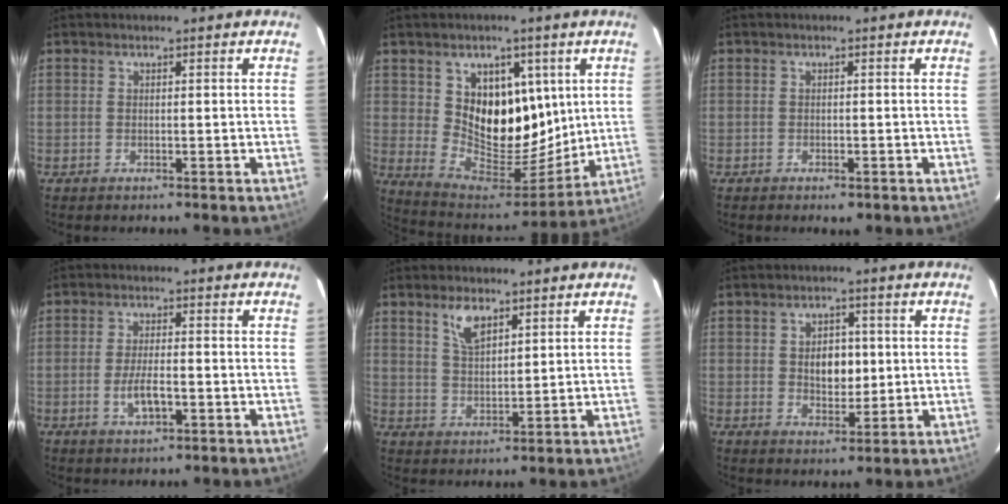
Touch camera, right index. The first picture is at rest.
{"total": 15.4, "force": [4.9, 11.5, 8.9], "torque": [-0.158, -0.015, 0.104]}
{"total": 1.6, "force": [-1.0, 0.7, 0.9], "torque": [-0.016, -0.002, -0.013]}
{"total": 5.1, "force": [-1.9, 1.7, 4.4], "torque": [-0.088, -0.005, -0.030]}
{"total": 5.4, "force": [3.3, 2.4, 3.6], "torque": [-0.064, 0.004, 0.066]}
{"total": 5.8, "force": [0.5, 4.0, 4.2], "torque": [-0.069, 0.006, 0.013]}